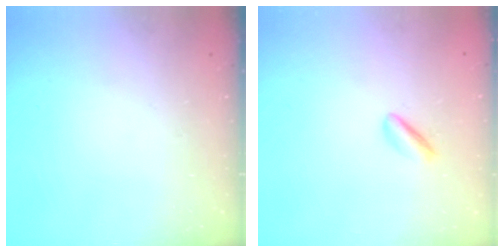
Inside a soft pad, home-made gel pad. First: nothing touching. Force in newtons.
{"total": 1.8, "press": 1.7, "slide": 0.6}